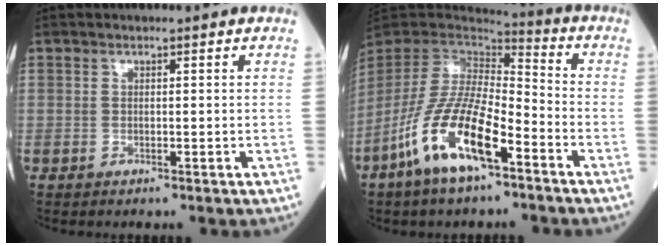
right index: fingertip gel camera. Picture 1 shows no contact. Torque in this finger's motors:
{"motor_torque": [1.66, -0.48, 1.05, 0.21]}